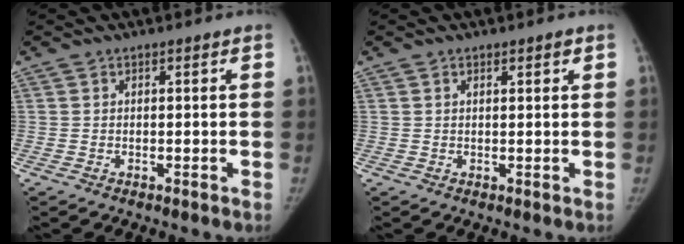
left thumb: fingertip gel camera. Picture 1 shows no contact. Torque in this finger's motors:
{"motor_torque": [-0.12, 0.09, -0.11, -0.06, -0.03]}